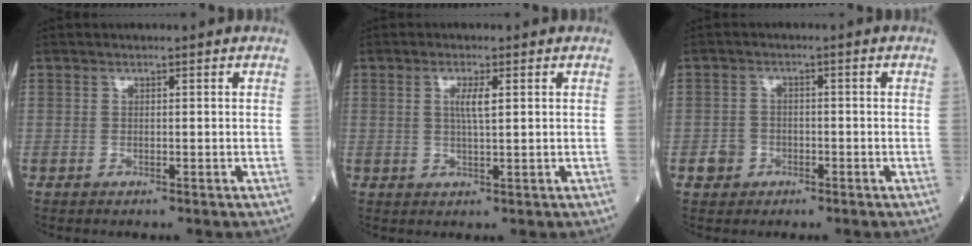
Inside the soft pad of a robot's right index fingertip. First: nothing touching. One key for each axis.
{"total": 2.8, "fx": 0.8, "fy": 0.2, "fz": 2.7, "tx": -0.055, "ty": -0.002, "tz": 0.013}
{"total": 2.8, "fx": -1.3, "fy": 2.4, "fz": 0.5, "tx": -0.009, "ty": 0.009, "tz": -0.021}